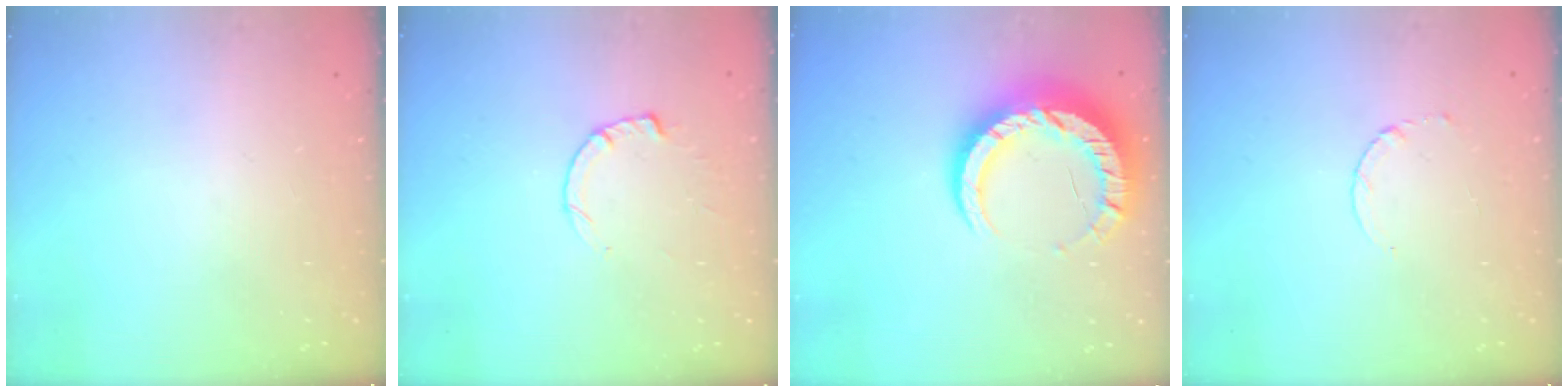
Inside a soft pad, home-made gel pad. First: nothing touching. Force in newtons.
{"total": 4.1, "press": 4.0, "slide": 0.8}
{"total": 12.7, "press": 12.7, "slide": 0.8}
{"total": 2.6, "press": 2.6, "slide": 0.3}